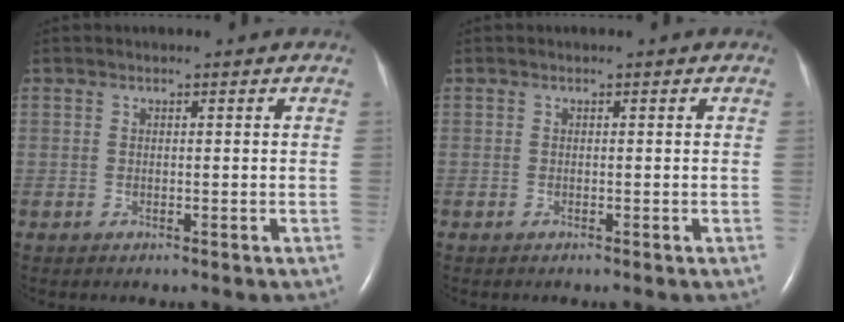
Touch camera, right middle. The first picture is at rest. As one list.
[{"total": 0.0}]